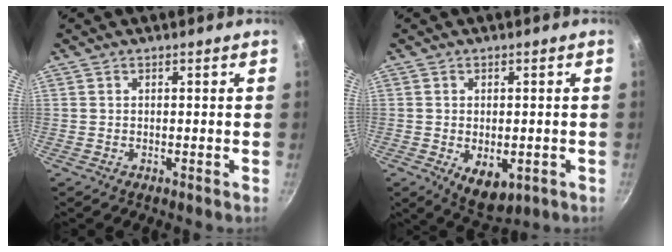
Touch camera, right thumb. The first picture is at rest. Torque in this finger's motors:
{"motor_torque": [-0.42, 0.24, -0.04, 0.25, 0.06]}